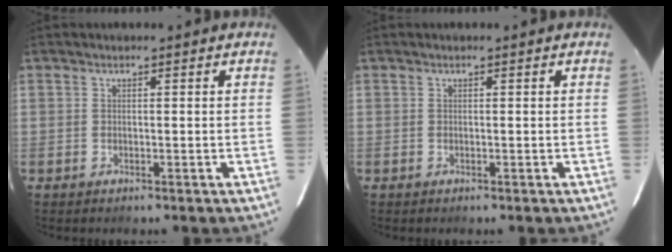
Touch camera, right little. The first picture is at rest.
{"total": 0.0}